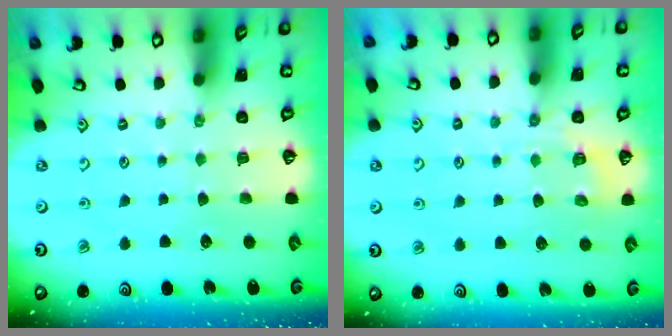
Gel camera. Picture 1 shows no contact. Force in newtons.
{"total": 4.8, "press": 4.5, "slide": 1.6}